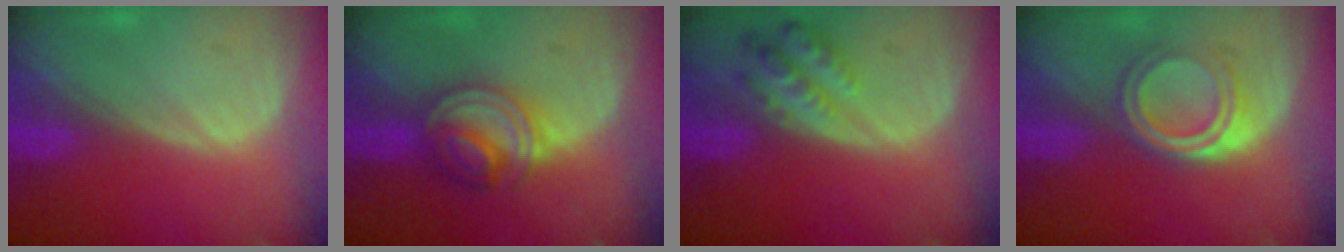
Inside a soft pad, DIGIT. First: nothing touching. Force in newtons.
{"total": 6.3, "press": 6.1, "slide": 1.6}
{"total": 5.1, "press": 4.8, "slide": 1.6}
{"total": 5.1, "press": 4.5, "slide": 2.4}